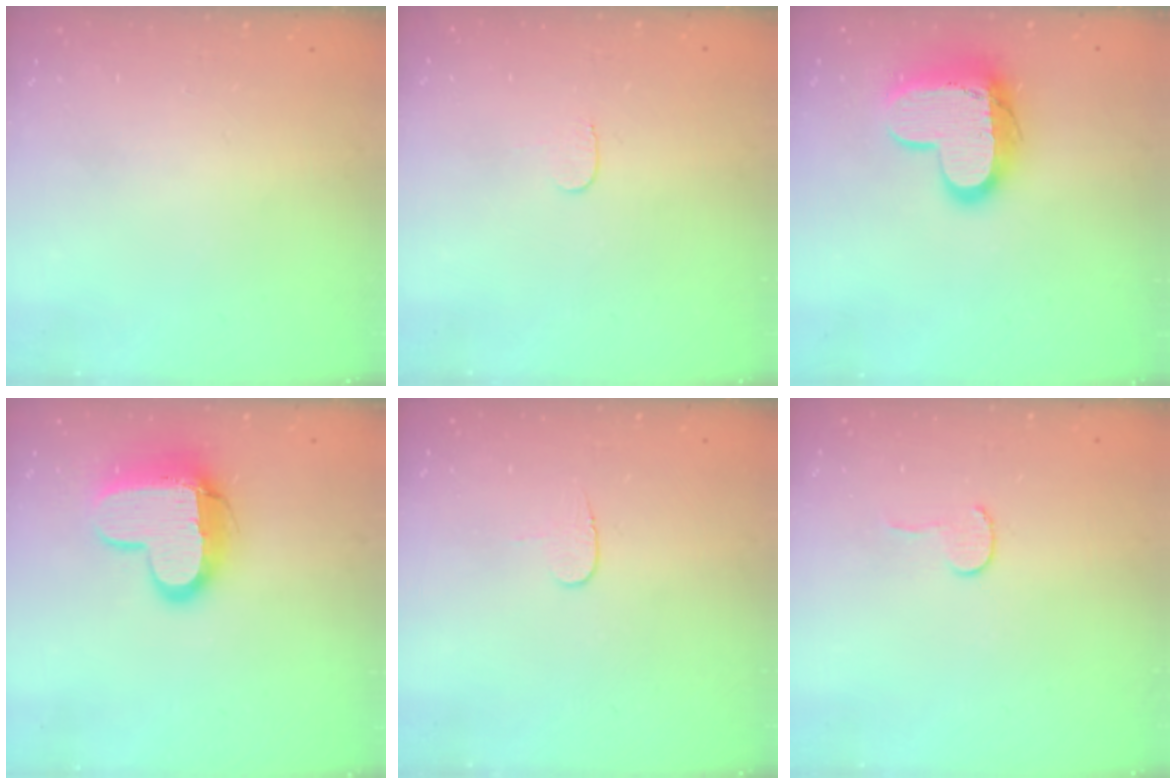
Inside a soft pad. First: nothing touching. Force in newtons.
{"total": 3.2, "press": 3.2, "slide": 0.3}
{"total": 14.3, "press": 14.3, "slide": 1.2}
{"total": 14.2, "press": 14.2, "slide": 1.1}
{"total": 3.8, "press": 3.8, "slide": 0.4}
{"total": 4.1, "press": 4.1, "slide": 0.4}